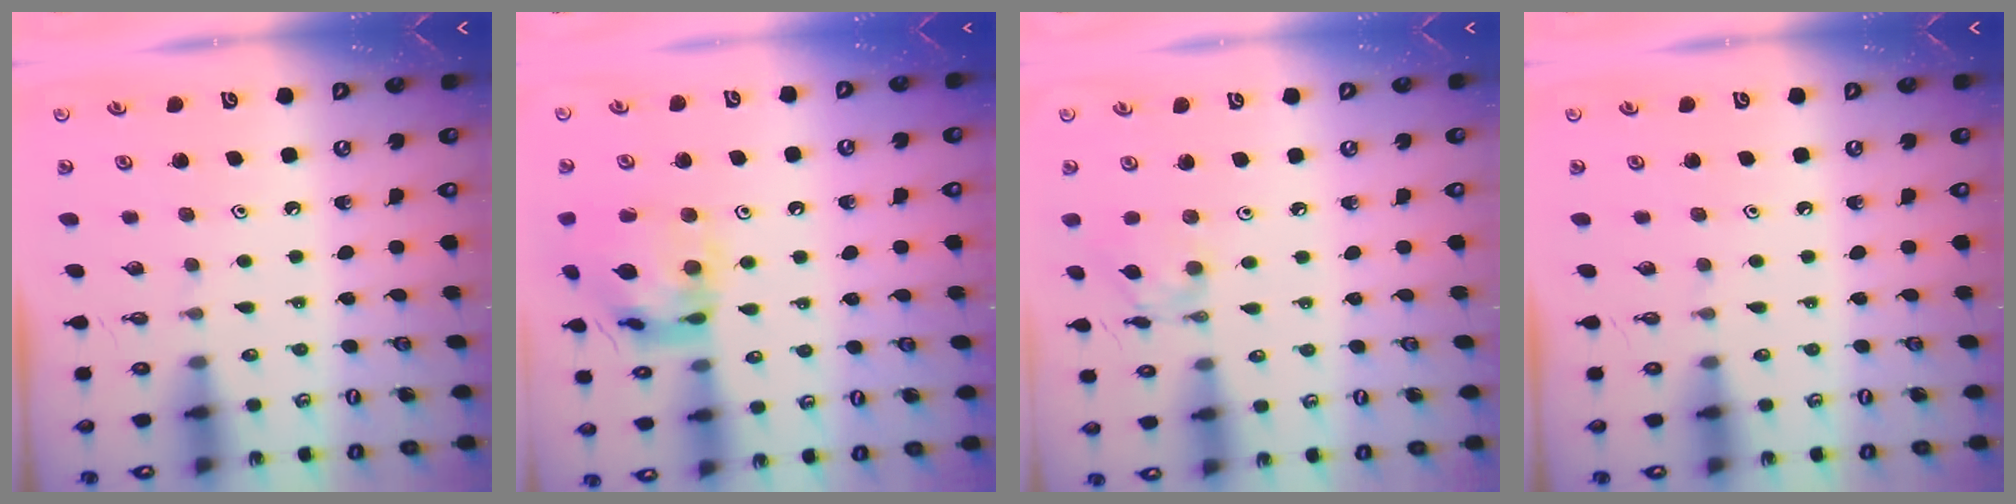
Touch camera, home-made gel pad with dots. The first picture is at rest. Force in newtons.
{"total": 17.4, "press": 17.3, "slide": 1.4}
{"total": 6.7, "press": 6.7, "slide": 0.3}
{"total": 0.0}